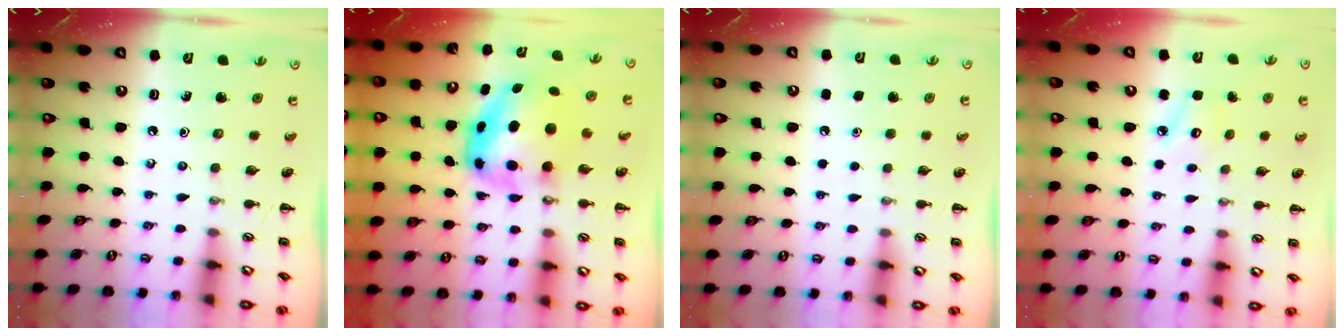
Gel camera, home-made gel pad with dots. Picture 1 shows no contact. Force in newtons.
{"total": 7.0, "press": 6.8, "slide": 1.9}
{"total": 1.8, "press": 1.8, "slide": 0.1}
{"total": 4.1, "press": 4.0, "slide": 0.9}